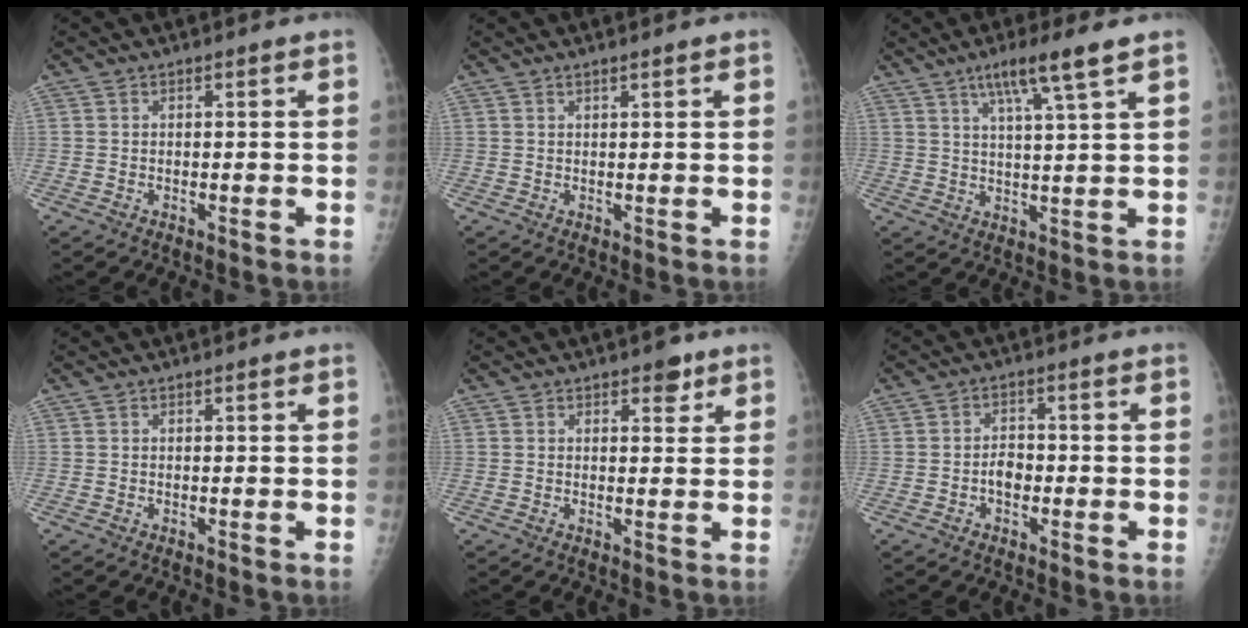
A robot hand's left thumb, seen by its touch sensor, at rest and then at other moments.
{"total": 1.0, "force": [0.7, 0.0, 0.7], "torque": [-0.011, -0.001, 0.013]}
{"total": 8.3, "force": [4.9, -0.2, 6.6], "torque": [-0.121, -0.018, 0.088]}
{"total": 0.0}
{"total": 2.8, "force": [1.8, 1.5, 1.6], "torque": [-0.003, -0.007, 0.022]}
{"total": 3.3, "force": [-1.1, 2.3, 2.1], "torque": [-0.021, 0.014, -0.024]}